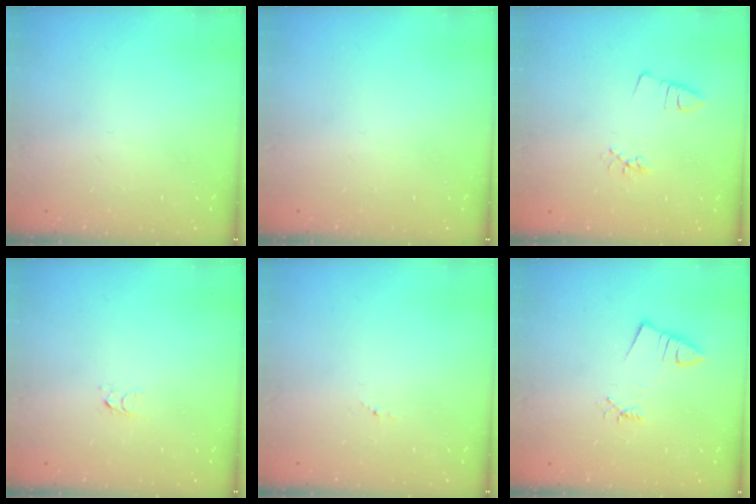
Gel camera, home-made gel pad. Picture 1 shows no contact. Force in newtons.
{"total": 0.0}
{"total": 2.6, "press": 2.2, "slide": 1.5}
{"total": 2.6, "press": 2.6, "slide": 0.2}
{"total": 3.1, "press": 3.1, "slide": 0.3}
{"total": 1.1, "press": 1.1, "slide": 0.1}